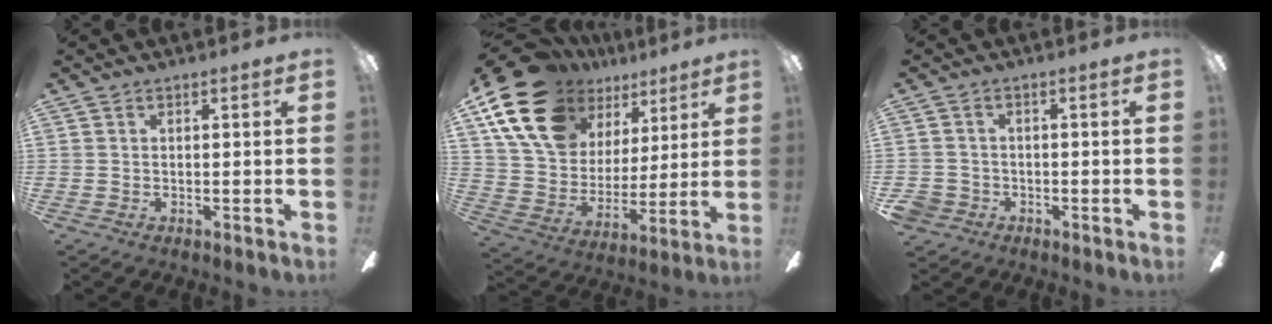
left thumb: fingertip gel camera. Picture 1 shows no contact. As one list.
[{"total": 21.6, "force": [13.0, 13.7, 10.4], "torque": [-0.205, -0.059, 0.249]}, {"total": 3.5, "force": [-2.0, 2.8, 0.6], "torque": [-0.024, 0.008, -0.040]}]